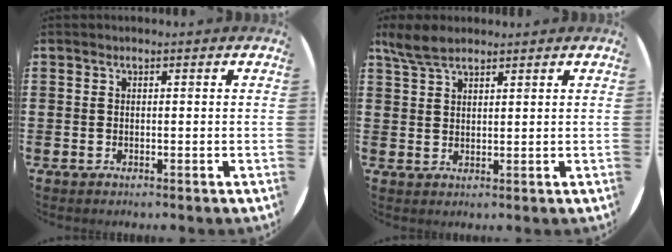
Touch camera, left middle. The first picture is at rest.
{"total": 4.3, "force": [3.5, 1.4, 2.0], "torque": [-0.048, 0.000, 0.065]}